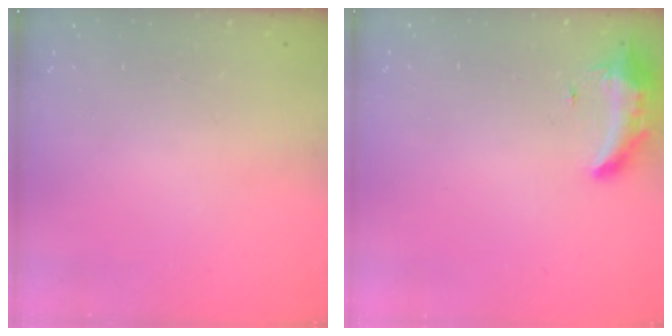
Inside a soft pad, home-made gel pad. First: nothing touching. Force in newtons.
{"total": 8.5, "press": 8.4, "slide": 1.4}